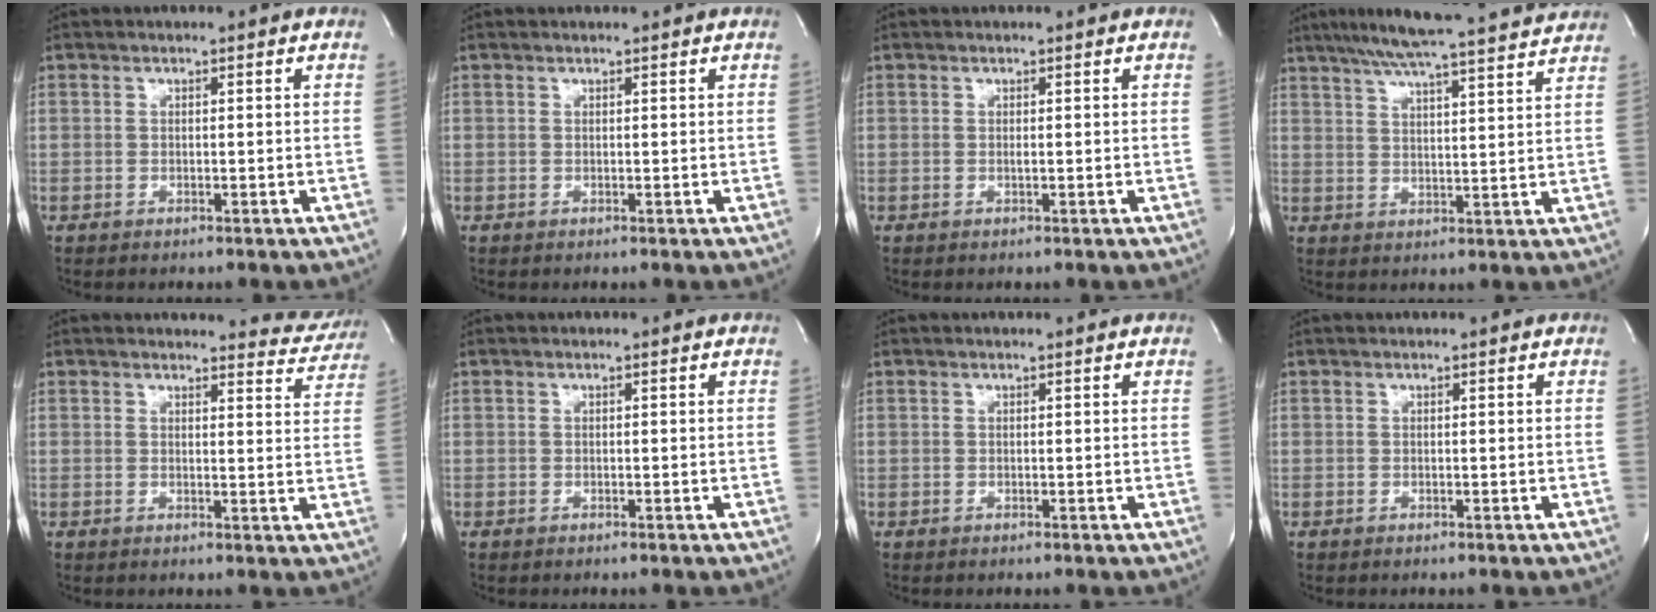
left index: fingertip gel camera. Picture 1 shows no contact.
{"total": 1.5, "force": [1.5, 0.1, 0.4], "torque": [-0.008, 0.009, 0.019]}
{"total": 0.9, "force": [0.6, 0.1, 0.6], "torque": [-0.014, 0.006, 0.008]}
{"total": 18.5, "force": [16.8, 0.2, 7.8], "torque": [-0.134, 0.010, 0.228]}
{"total": 7.2, "force": [7.1, 1.3, -0.5], "torque": [0.024, -0.040, 0.053]}
{"total": 0.0}
{"total": 0.8, "force": [0.8, 0.0, 0.1], "torque": [-0.008, 0.001, 0.010]}
{"total": 1.0, "force": [0.9, 0.1, 0.2], "torque": [-0.008, 0.007, 0.012]}